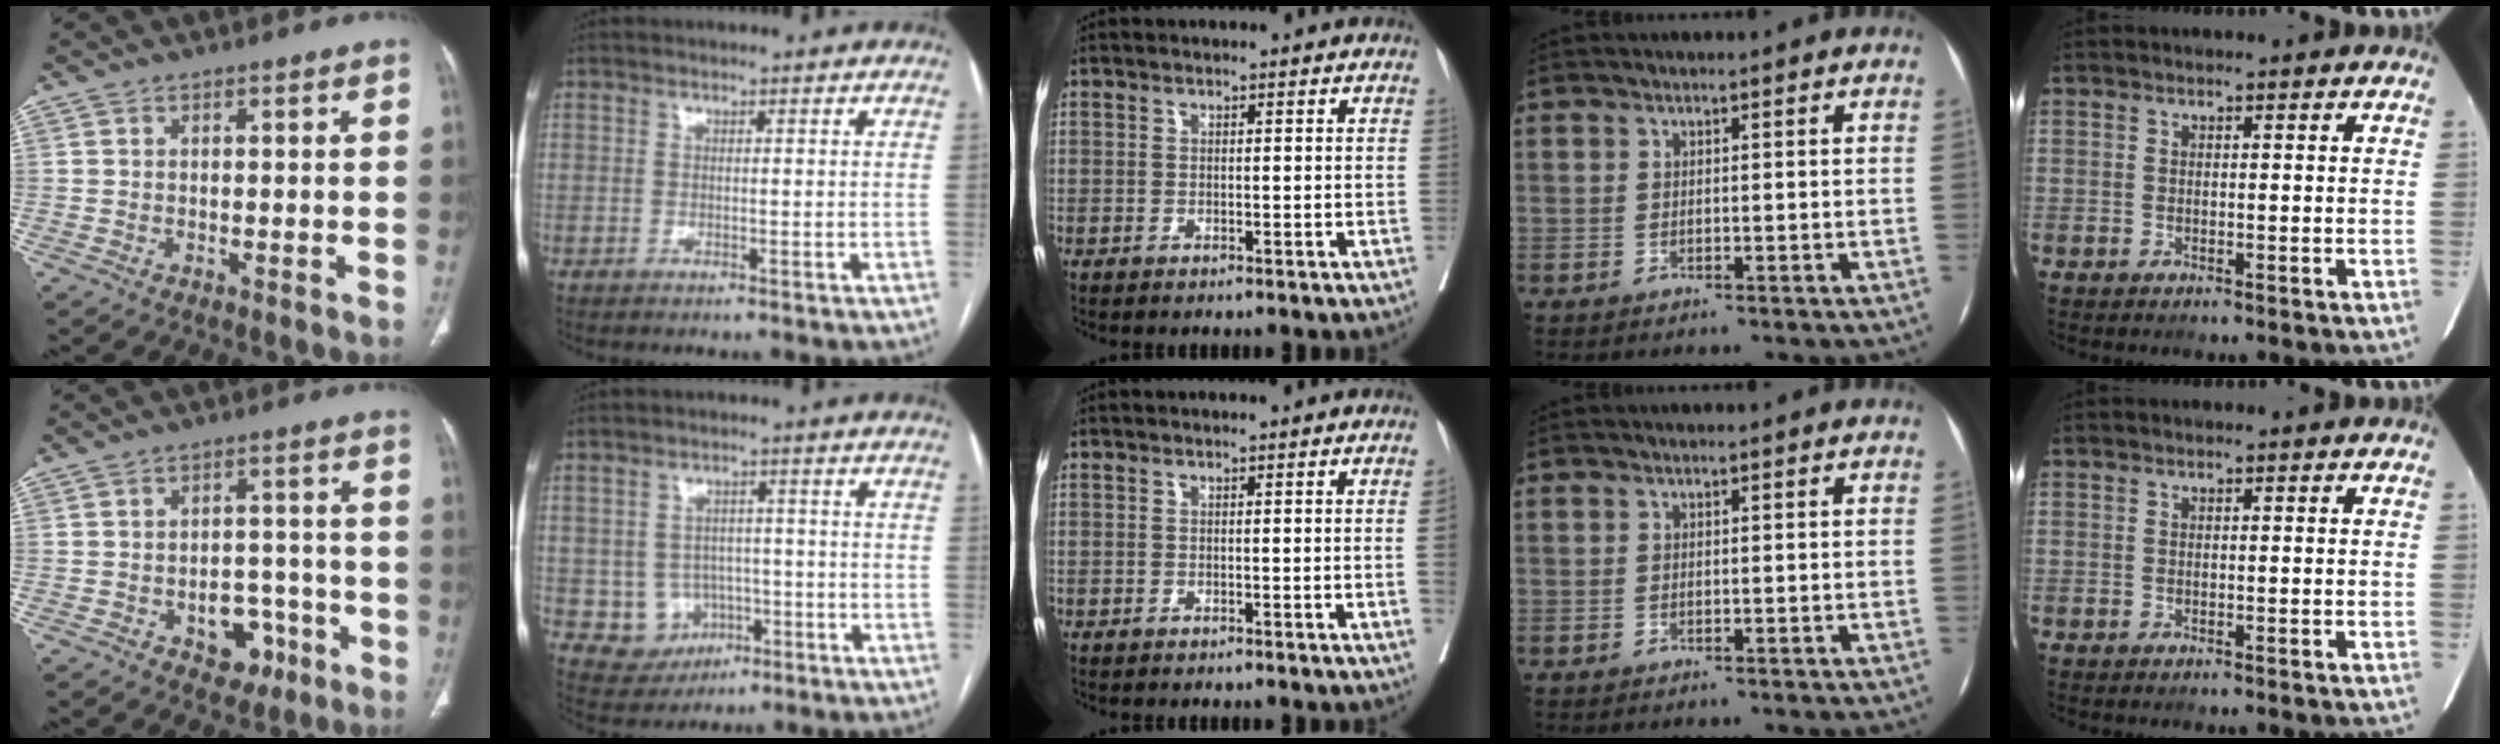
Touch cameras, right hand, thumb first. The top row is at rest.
{"thumb": {"total": 7.8, "force": [-3.5, 5.5, 4.2], "torque": [-0.022, 0.035, -0.042]}, "index": {"total": 6.3, "force": [-1.4, 6.0, 1.5], "torque": [-0.020, 0.015, -0.008]}, "middle": {"total": 0.8, "force": [-0.2, -0.2, 0.8], "torque": [-0.012, 0.000, -0.002]}}